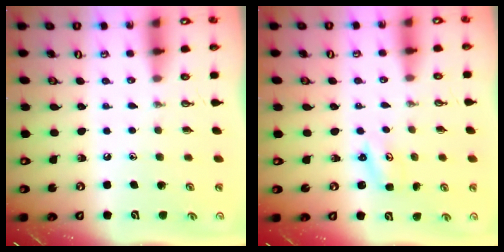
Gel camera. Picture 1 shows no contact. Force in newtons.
{"total": 1.8, "press": 1.8, "slide": 0.2}